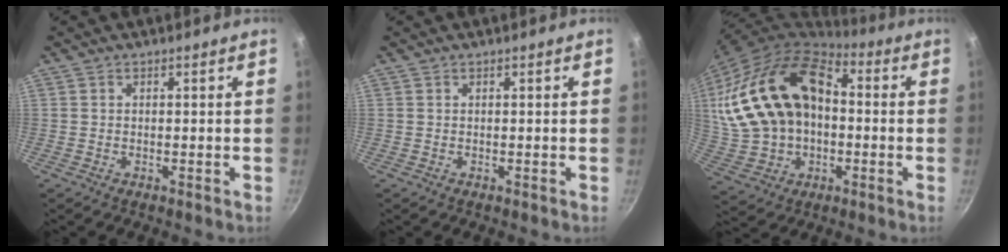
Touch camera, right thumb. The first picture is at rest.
{"total": 0.0}
{"total": 25.0, "force": [1.8, 17.4, 17.9], "torque": [-0.343, 0.039, 0.042]}